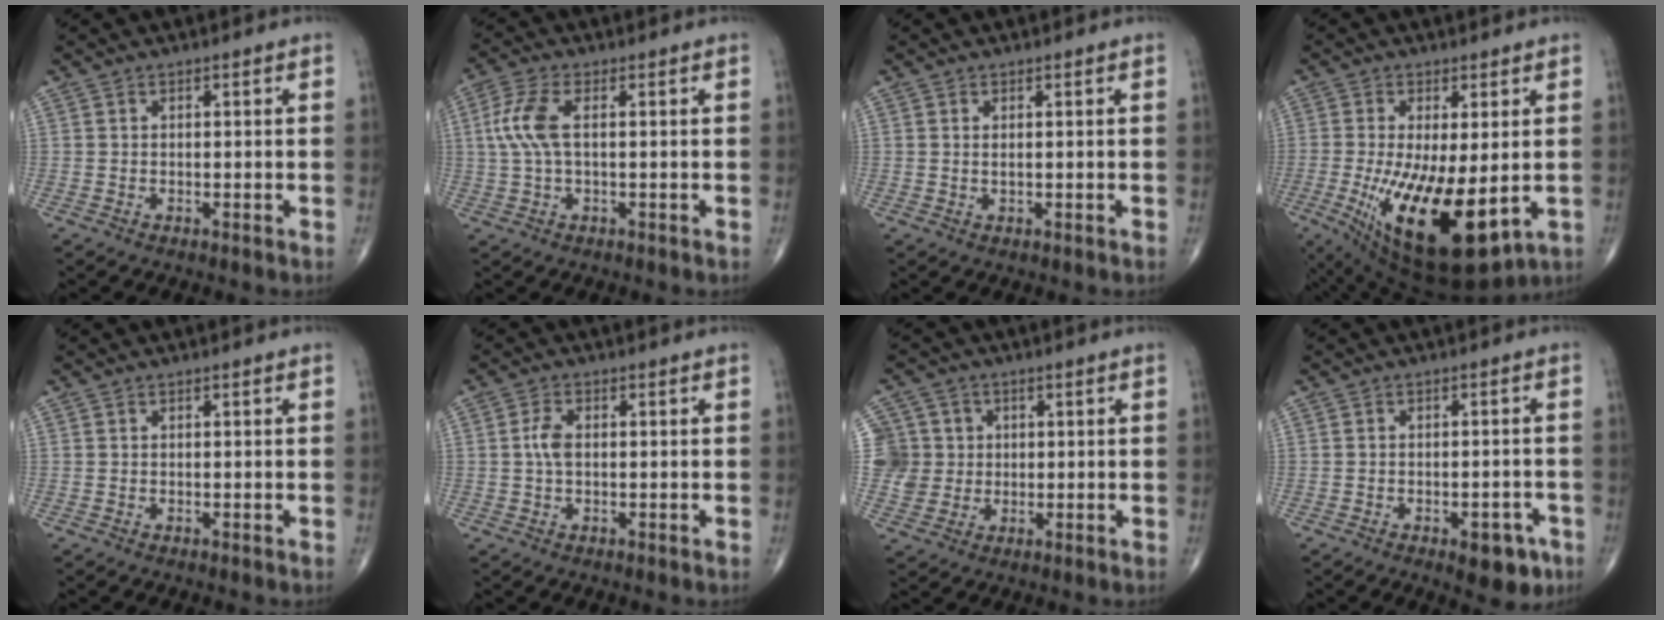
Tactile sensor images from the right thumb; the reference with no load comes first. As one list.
[{"total": 6.8, "force": [0.9, 2.8, 6.1], "torque": [-0.161, 0.015, 0.017]}, {"total": 0.7, "force": [0.2, 0.2, 0.6], "torque": [-0.012, -0.001, 0.005]}, {"total": 17.5, "force": [-3.5, 6.6, 15.9], "torque": [-0.284, -0.032, -0.033]}, {"total": 0.0}, {"total": 3.1, "force": [0.1, 1.7, 2.6], "torque": [-0.060, 0.004, -0.002]}, {"total": 8.1, "force": [1.3, 7.9, 1.2], "torque": [0.003, 0.011, 0.024]}, {"total": 6.3, "force": [-3.4, 3.0, 4.4], "torque": [-0.034, 0.016, -0.037]}]